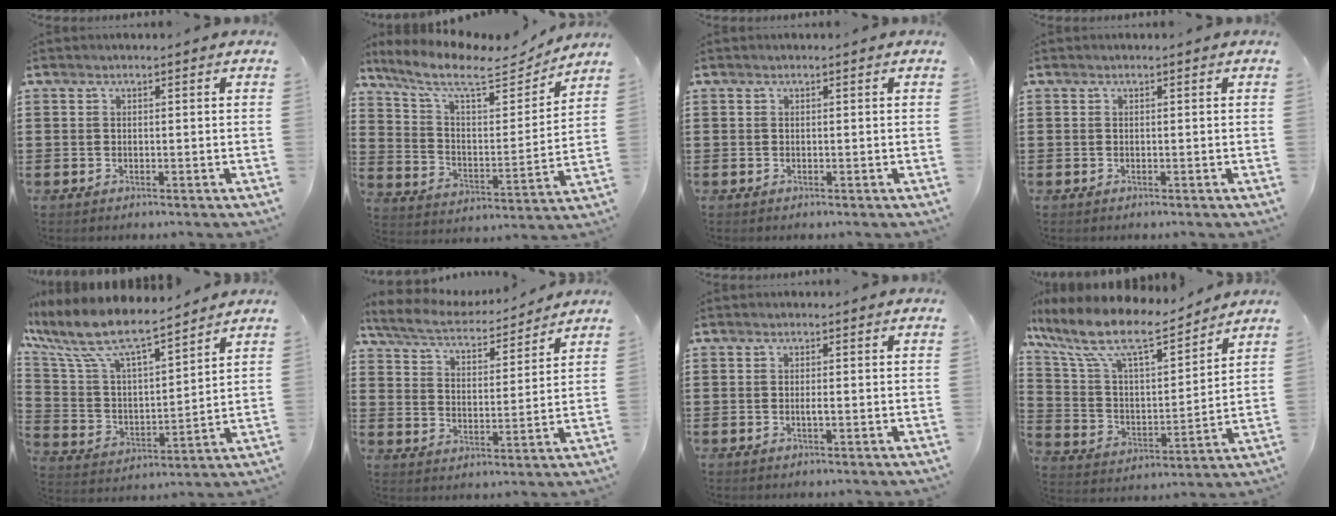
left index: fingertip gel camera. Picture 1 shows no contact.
{"total": 10.4, "force": [8.5, 2.1, 5.6], "torque": [-0.142, -0.045, 0.144]}
{"total": 0.0}
{"total": 0.0}
{"total": 9.7, "force": [8.1, 1.9, 5.1], "torque": [-0.133, -0.051, 0.137]}
{"total": 5.6, "force": [5.3, 0.6, 1.8], "torque": [-0.061, -0.032, 0.088]}
{"total": 1.0, "force": [-0.1, 0.1, 1.0], "torque": [-0.017, -0.004, -0.001]}
{"total": 11.2, "force": [8.9, 2.5, 6.3], "torque": [-0.157, -0.051, 0.151]}